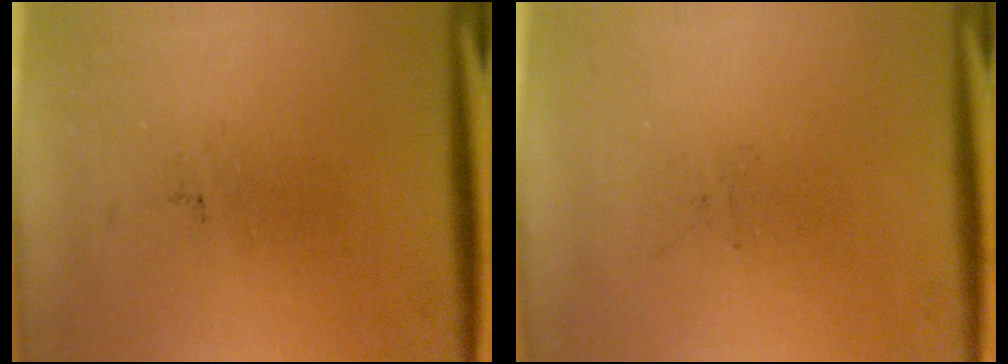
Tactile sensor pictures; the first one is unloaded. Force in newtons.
{"total": 0.0}